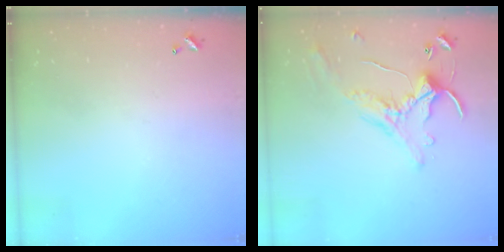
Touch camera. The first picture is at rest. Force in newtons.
{"total": 0.9, "press": 0.1, "slide": 0.9}